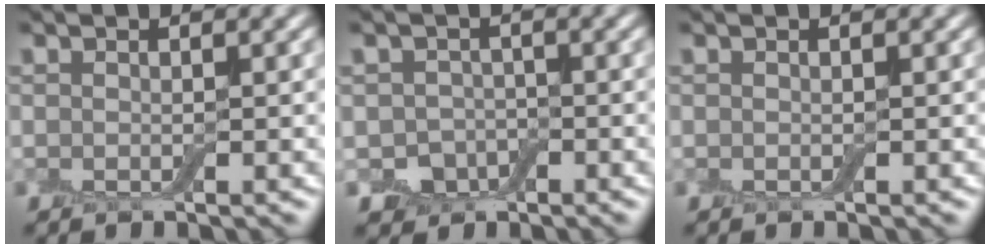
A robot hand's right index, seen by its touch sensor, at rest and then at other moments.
{"total": 2.5, "force": [-1.0, 2.1, 1.0], "torque": [-0.014, -0.004, -0.020]}
{"total": 0.0}